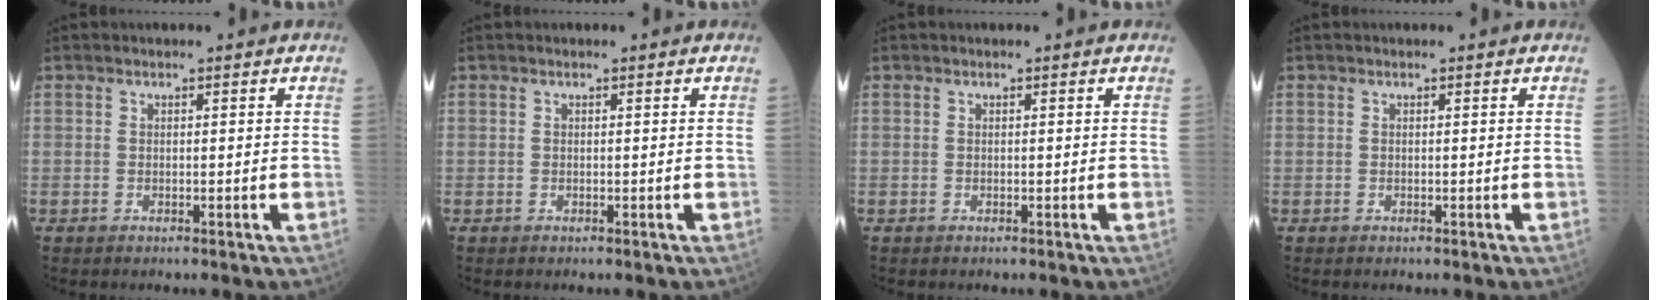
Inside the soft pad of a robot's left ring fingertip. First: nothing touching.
{"total": 0.0}
{"total": 0.0}
{"total": 0.0}